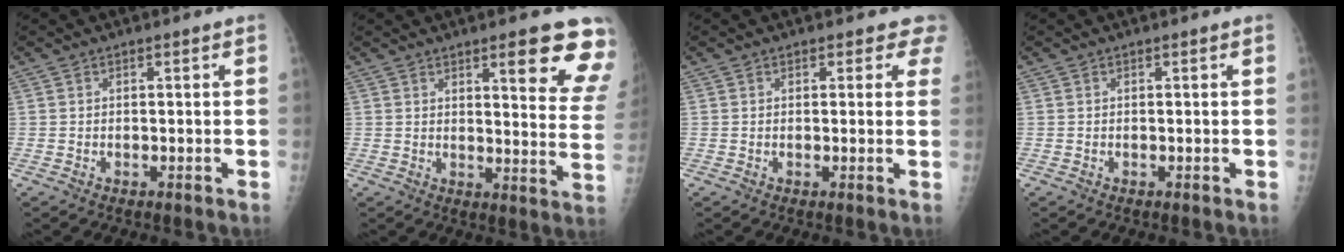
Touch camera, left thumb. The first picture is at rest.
{"total": 14.6, "force": [9.0, 3.2, 11.0], "torque": [-0.101, -0.049, 0.099]}
{"total": 3.1, "force": [2.5, 1.7, 0.6], "torque": [0.029, -0.009, 0.011]}
{"total": 0.0}